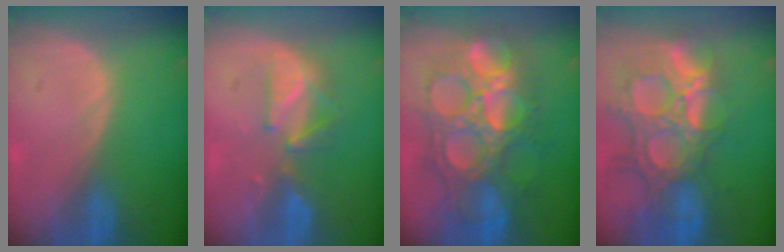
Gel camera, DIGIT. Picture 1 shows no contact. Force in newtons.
{"total": 5.4, "press": 5.3, "slide": 0.7}
{"total": 13.4, "press": 13.3, "slide": 1.5}
{"total": 14.0, "press": 11.8, "slide": 7.5}